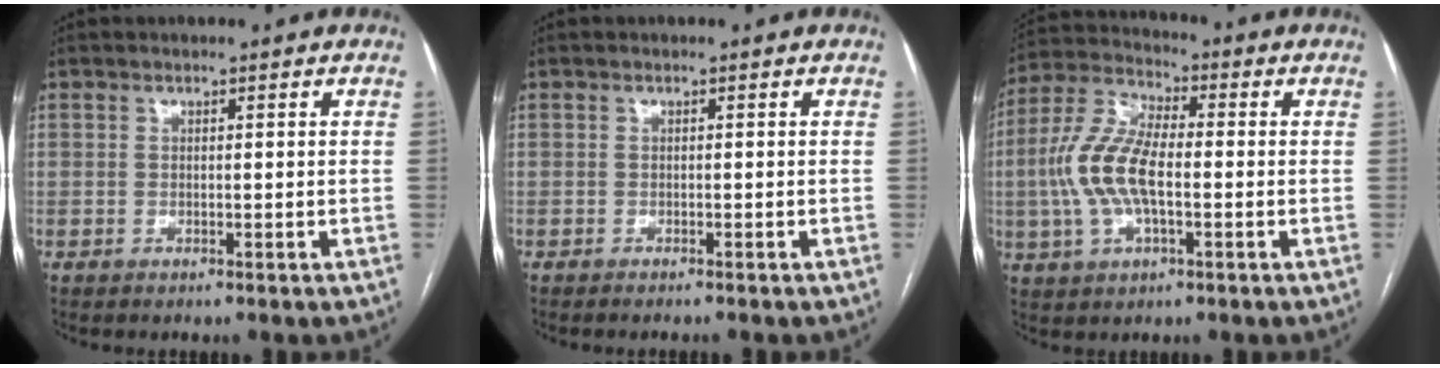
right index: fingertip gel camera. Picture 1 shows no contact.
{"total": 2.1, "force": [-1.9, 0.2, 0.9], "torque": [-0.010, -0.003, -0.022]}
{"total": 11.6, "force": [-1.0, 4.8, 10.5], "torque": [-0.240, 0.016, -0.020]}